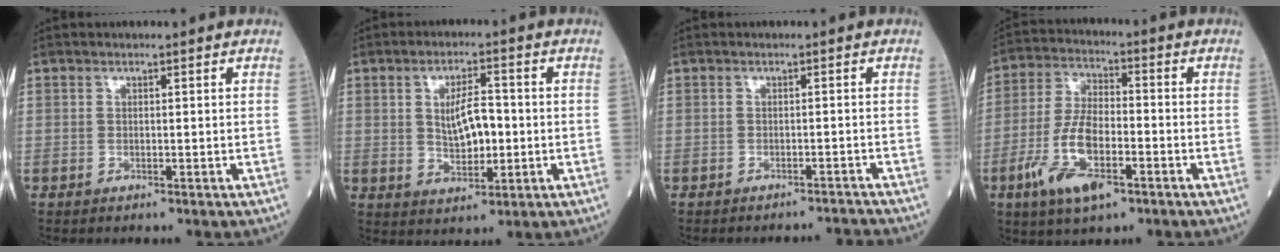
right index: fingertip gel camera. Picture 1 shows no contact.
{"total": 6.5, "force": [0.1, 2.7, 5.9], "torque": [-0.104, 0.002, 0.006]}
{"total": 3.8, "force": [-3.5, -1.2, -0.6], "torque": [0.012, 0.000, -0.046]}
{"total": 11.2, "force": [-4.9, 3.8, 9.3], "torque": [-0.198, -0.007, -0.091]}